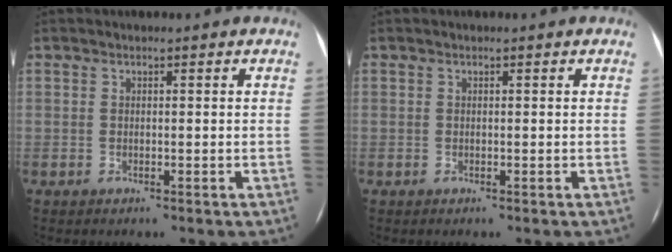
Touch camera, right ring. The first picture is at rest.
{"total": 0.0}